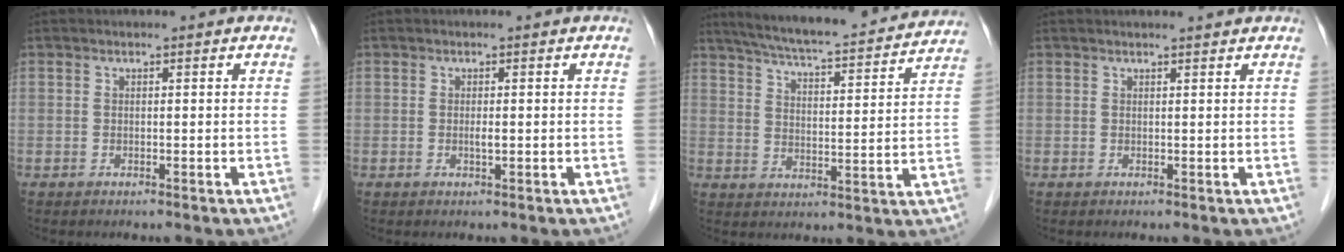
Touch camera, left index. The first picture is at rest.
{"total": 0.8, "force": [0.0, 0.1, 0.8], "torque": [-0.016, -0.002, 0.000]}
{"total": 20.5, "force": [18.7, 2.3, 8.0], "torque": [-0.131, 0.004, 0.257]}
{"total": 2.6, "force": [2.5, -0.1, 0.7], "torque": [-0.010, 0.011, 0.031]}